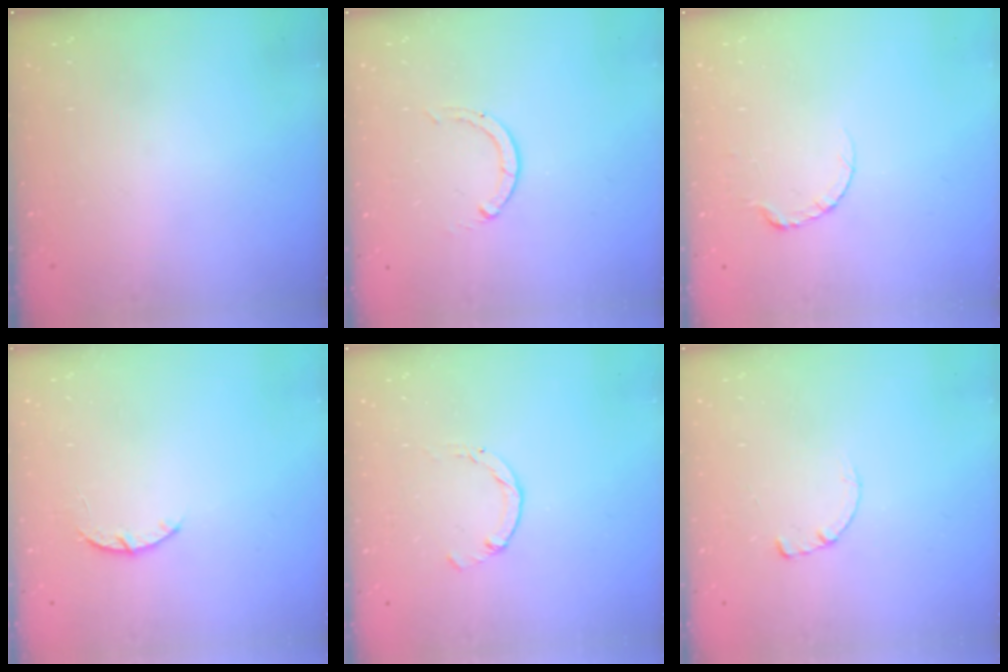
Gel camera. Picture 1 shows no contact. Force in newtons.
{"total": 0.0}
{"total": 3.9, "press": 3.8, "slide": 0.5}
{"total": 3.0, "press": 2.9, "slide": 0.5}
{"total": 0.0}
{"total": 0.7, "press": 0.6, "slide": 0.2}